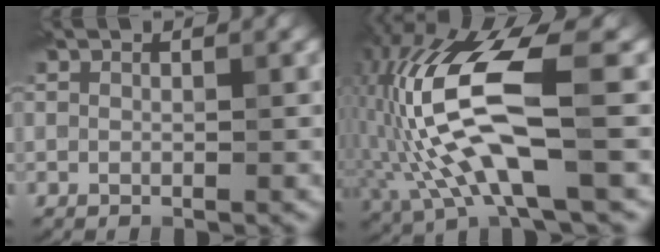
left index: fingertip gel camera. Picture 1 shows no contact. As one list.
[{"total": 11.5, "force": [-0.6, 3.4, 10.9], "torque": [-0.237, 0.009, -0.011]}]